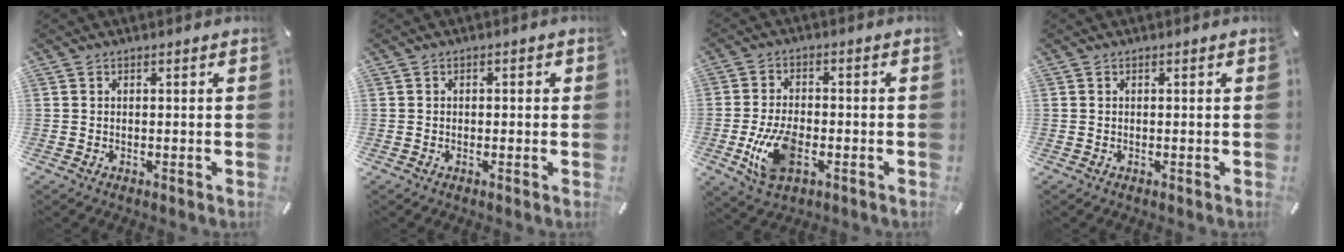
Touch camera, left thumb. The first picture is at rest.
{"total": 1.0, "force": [-0.3, 0.7, 0.5], "torque": [-0.010, 0.004, -0.008]}
{"total": 10.5, "force": [-3.0, 6.3, 7.9], "torque": [-0.168, -0.001, -0.055]}
{"total": 0.0}